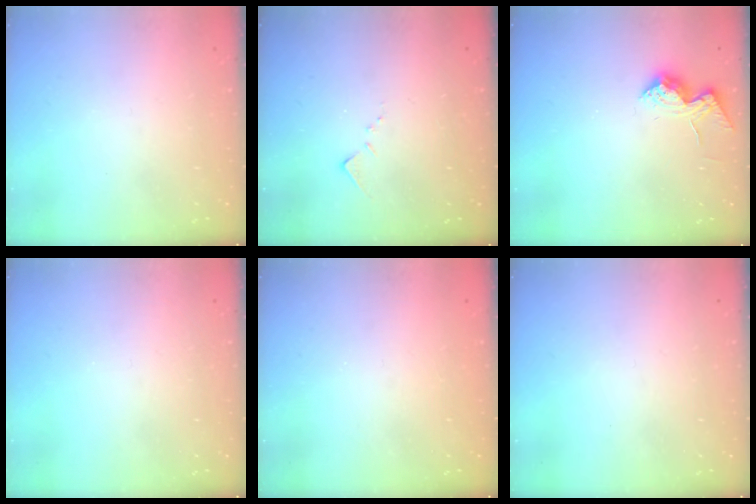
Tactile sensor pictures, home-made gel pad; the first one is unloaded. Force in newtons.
{"total": 7.5, "press": 7.4, "slide": 0.6}
{"total": 12.6, "press": 12.6, "slide": 0.5}
{"total": 0.0}
{"total": 1.0, "press": 1.0, "slide": 0.2}
{"total": 0.0}